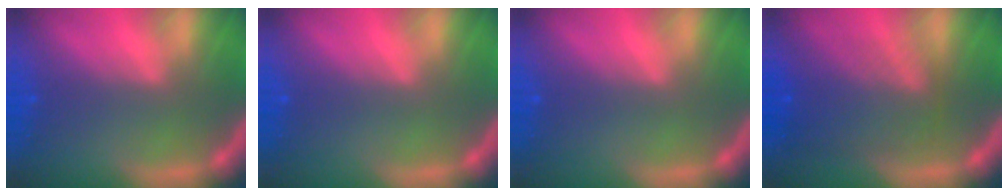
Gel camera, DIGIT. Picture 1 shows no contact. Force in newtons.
{"total": 0.0}
{"total": 0.0}
{"total": 7.0}